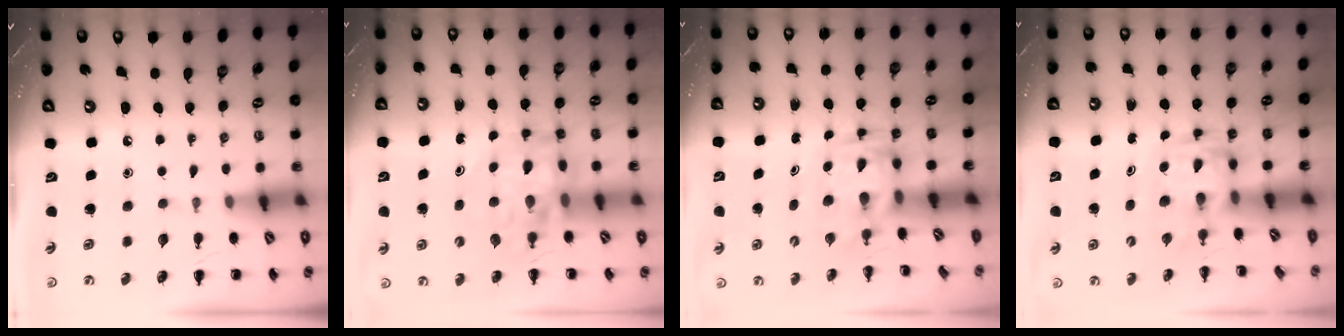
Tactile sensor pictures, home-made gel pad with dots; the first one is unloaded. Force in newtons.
{"total": 13.3, "press": 12.7, "slide": 3.8}
{"total": 3.0, "press": 3.0, "slide": 0.6}
{"total": 2.8, "press": 2.8, "slide": 0.5}